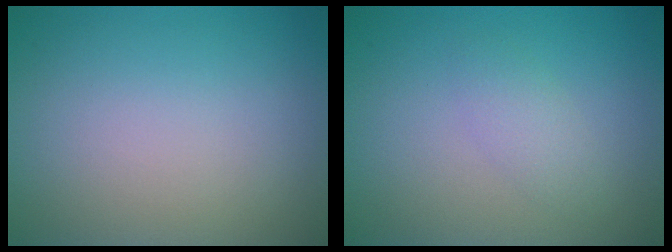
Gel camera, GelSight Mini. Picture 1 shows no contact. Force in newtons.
{"total": 1.5, "press": 1.5, "slide": 0.0}